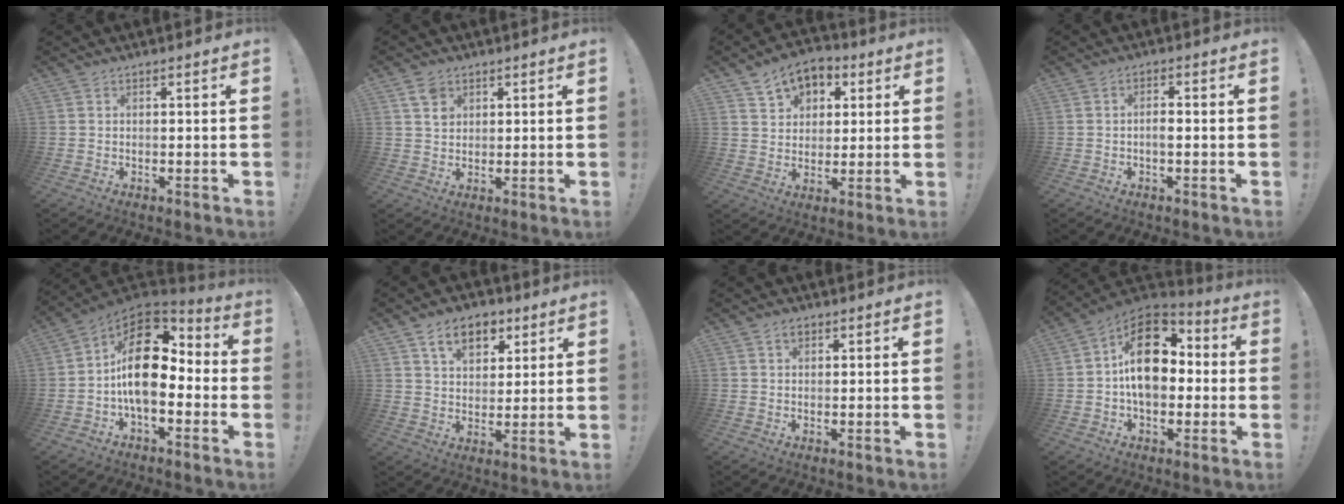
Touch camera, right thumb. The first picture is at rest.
{"total": 4.9, "force": [2.8, 3.4, 2.1], "torque": [-0.032, -0.005, 0.052]}
{"total": 9.2, "force": [5.1, 6.7, 3.7], "torque": [-0.054, -0.027, 0.098]}
{"total": 2.7, "force": [-0.9, 0.9, 2.4], "torque": [-0.049, 0.003, -0.018]}
{"total": 18.6, "force": [1.5, 10.5, 15.3], "torque": [-0.258, 0.004, 0.028]}
{"total": 11.1, "force": [5.9, 7.2, 6.1], "torque": [-0.090, -0.016, 0.109]}
{"total": 2.2, "force": [1.2, 1.3, 1.3], "torque": [-0.015, -0.001, 0.019]}
{"total": 19.4, "force": [1.8, 13.1, 14.2], "torque": [-0.216, 0.014, 0.033]}